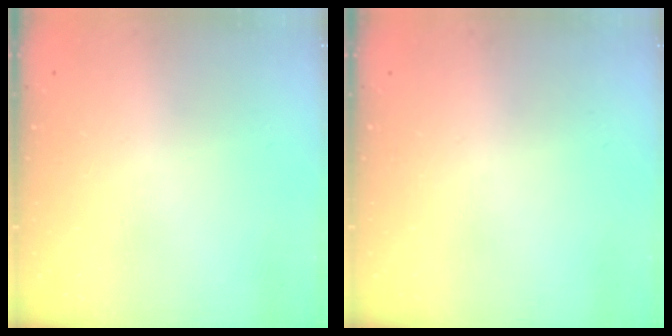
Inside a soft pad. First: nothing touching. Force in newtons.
{"total": 0.0}